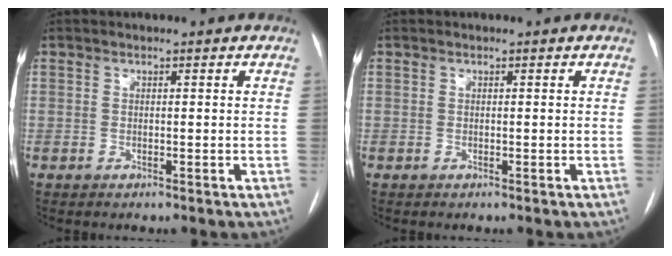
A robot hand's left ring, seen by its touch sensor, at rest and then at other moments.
{"total": 0.0}